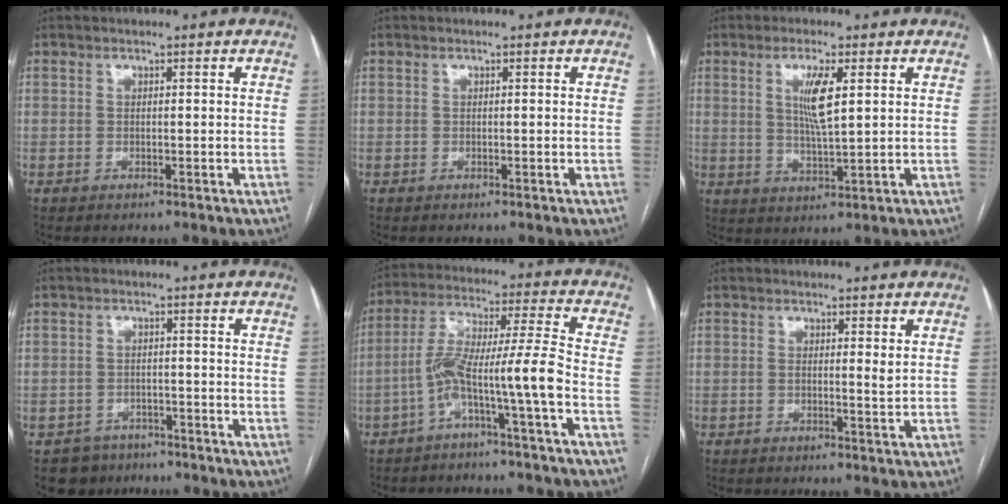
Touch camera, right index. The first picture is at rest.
{"total": 0.0}
{"total": 6.0, "force": [1.8, 0.5, 5.7], "torque": [-0.110, -0.006, 0.036]}
{"total": 4.3, "force": [-3.0, 3.1, -0.4], "torque": [0.011, 0.010, -0.045]}
{"total": 9.8, "force": [-4.2, -0.9, 8.8], "torque": [-0.171, 0.034, -0.077]}
{"total": 1.6, "force": [0.5, 0.1, 1.5], "torque": [-0.027, -0.002, 0.006]}